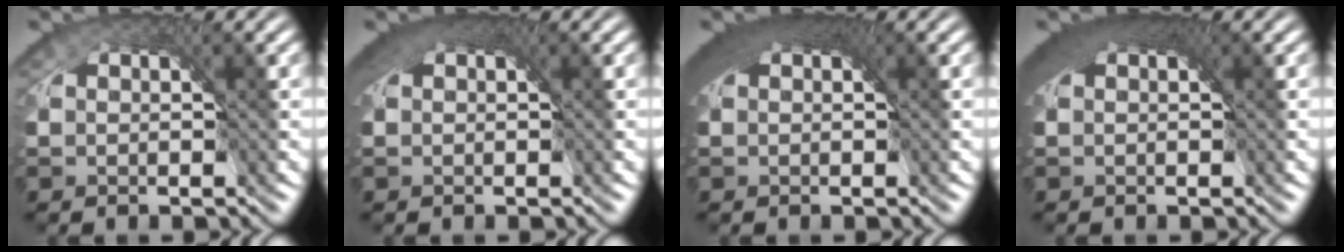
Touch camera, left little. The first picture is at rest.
{"total": 3.2, "force": [1.2, 1.7, 2.5], "torque": [-0.043, -0.005, 0.017]}
{"total": 5.2, "force": [1.6, 3.0, 4.0], "torque": [-0.072, -0.006, 0.020]}
{"total": 5.4, "force": [1.7, 3.0, 4.1], "torque": [-0.075, -0.005, 0.022]}